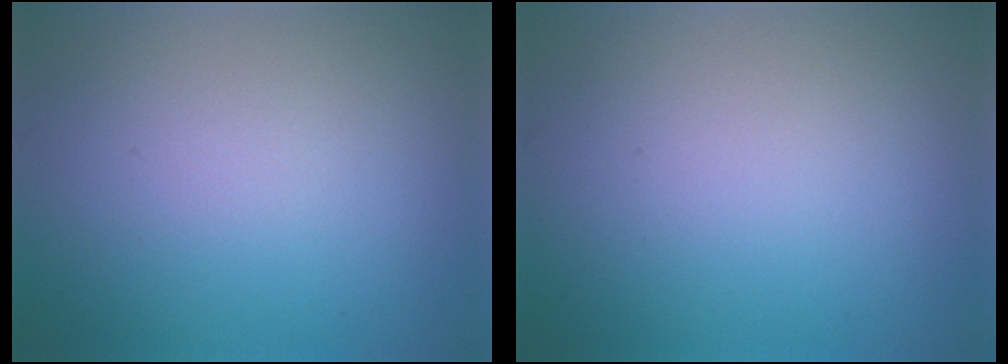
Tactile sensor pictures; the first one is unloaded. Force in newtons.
{"total": 0.0}